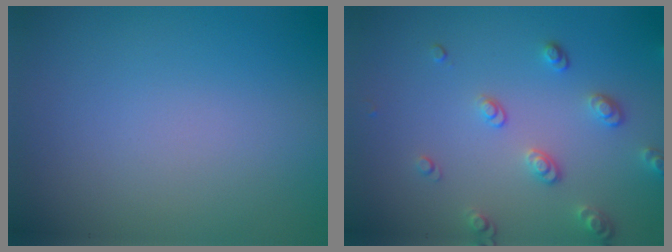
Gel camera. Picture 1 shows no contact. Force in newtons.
{"total": 2.6, "press": 2.4, "slide": 0.9}